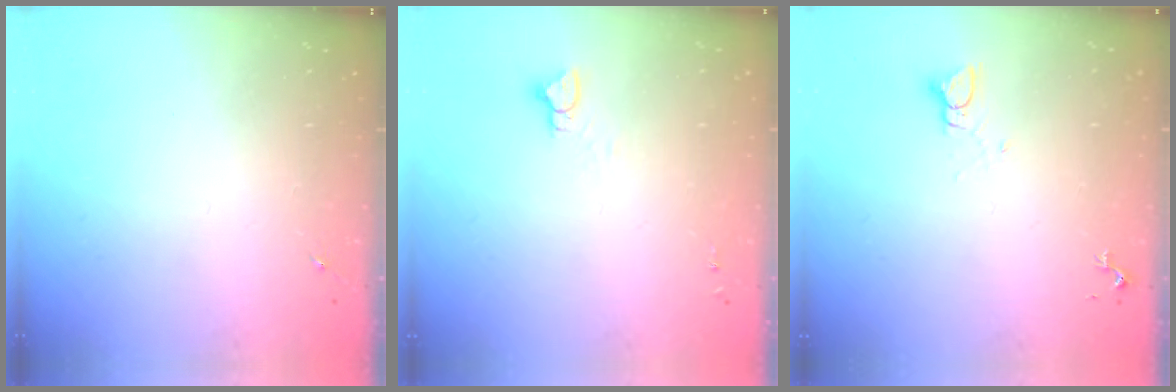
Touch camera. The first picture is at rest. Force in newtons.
{"total": 3.2, "press": 3.2, "slide": 0.2}
{"total": 2.8, "press": 2.8, "slide": 0.1}